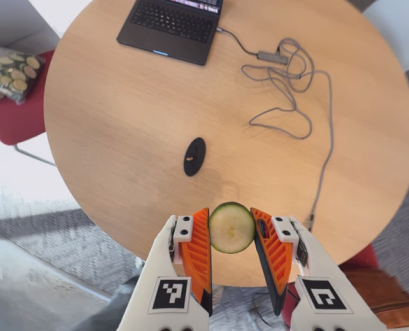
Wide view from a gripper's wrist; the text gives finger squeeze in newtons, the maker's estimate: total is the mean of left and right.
{"total": 10.4, "left": 10.8, "right": 10.0}